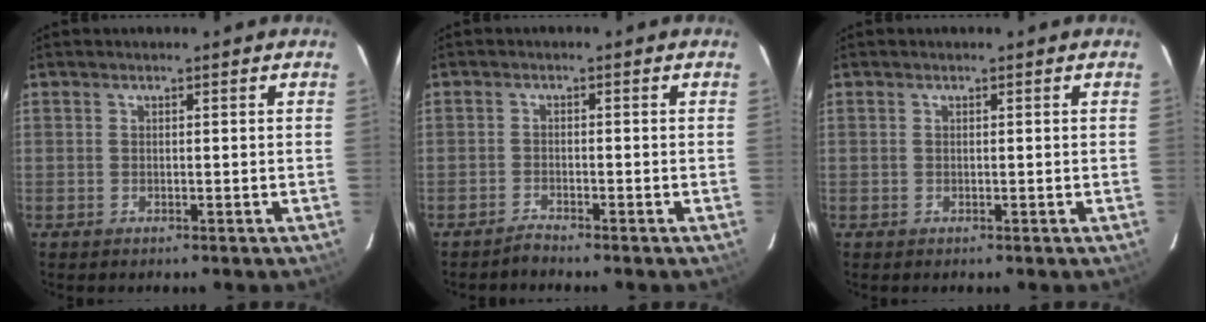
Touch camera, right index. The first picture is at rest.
{"total": 1.6, "force": [-1.6, -0.2, 0.1], "torque": [-0.004, -0.002, -0.033]}
{"total": 0.0}